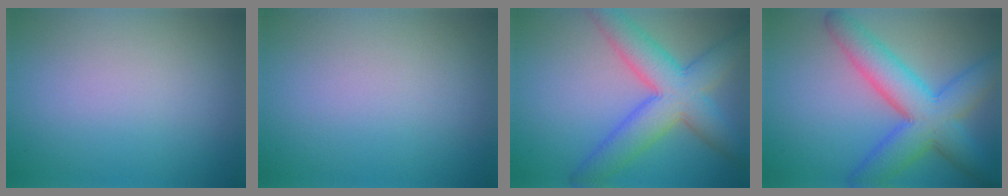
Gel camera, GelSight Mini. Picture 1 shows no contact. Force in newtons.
{"total": 0.0}
{"total": 7.9, "press": 7.9, "slide": 0.4}
{"total": 8.0, "press": 8.0, "slide": 0.3}